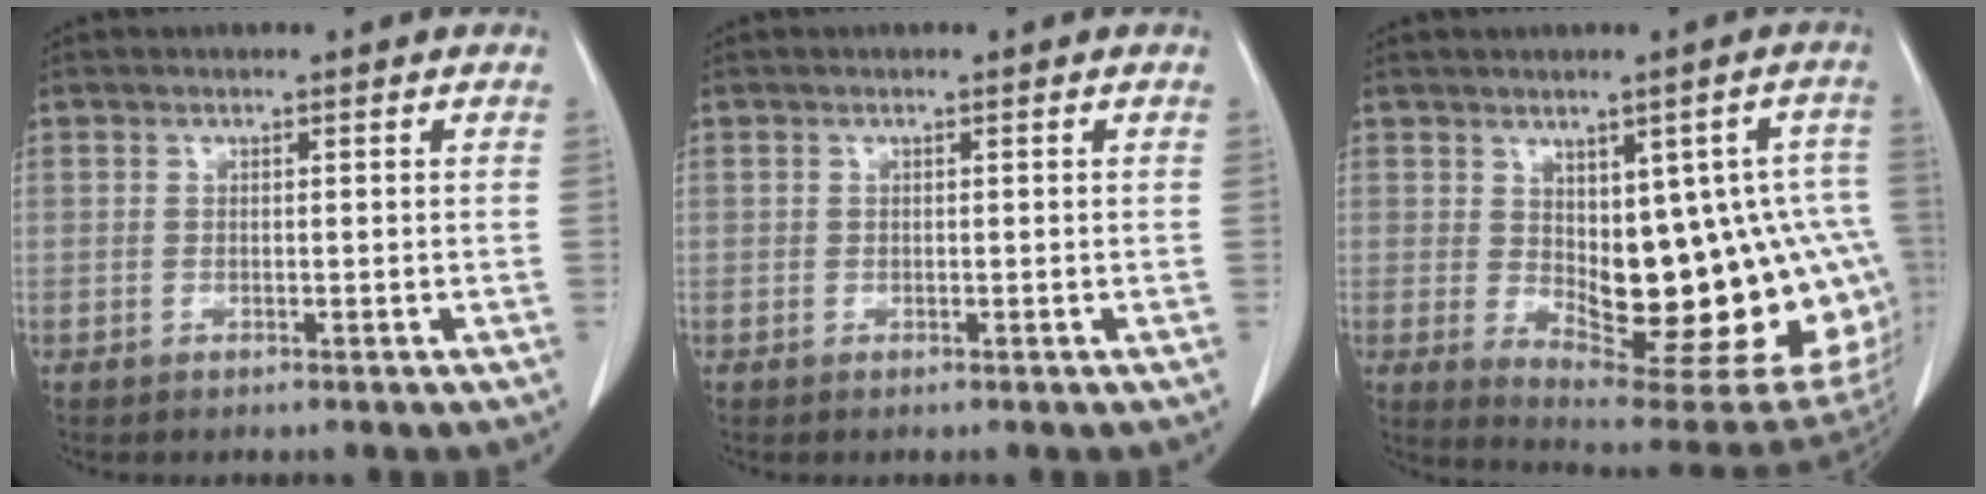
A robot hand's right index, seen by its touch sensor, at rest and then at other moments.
{"total": 0.0}
{"total": 21.1, "force": [-1.4, 8.0, 19.5], "torque": [-0.168, 0.014, 0.013]}